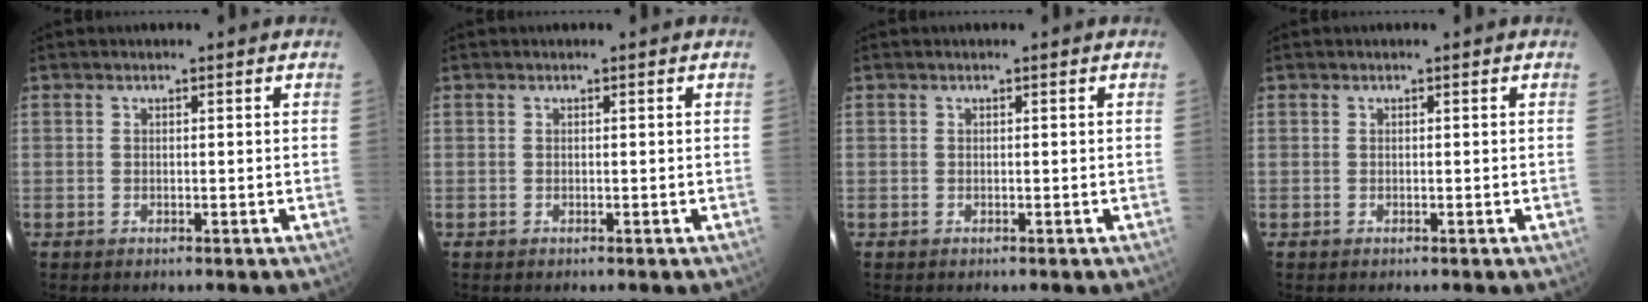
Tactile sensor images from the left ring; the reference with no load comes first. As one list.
[{"total": 0.0}, {"total": 0.0}, {"total": 0.0}]